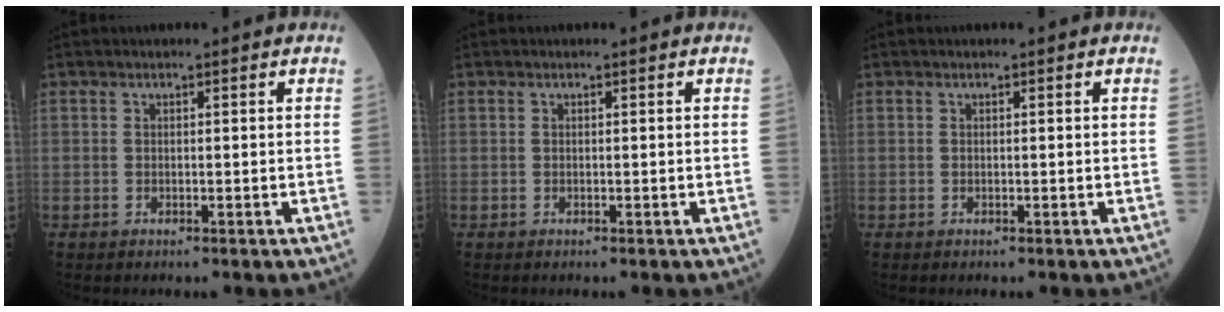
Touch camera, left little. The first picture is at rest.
{"total": 0.0}
{"total": 0.0}